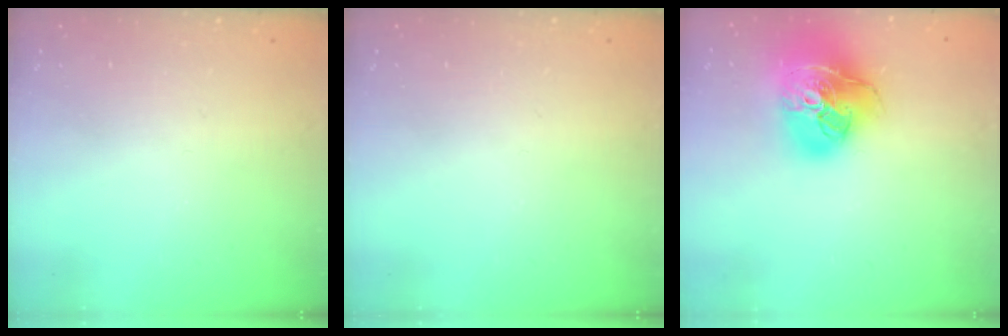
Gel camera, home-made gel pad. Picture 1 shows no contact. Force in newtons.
{"total": 0.0}
{"total": 23.6, "press": 23.5, "slide": 3.0}